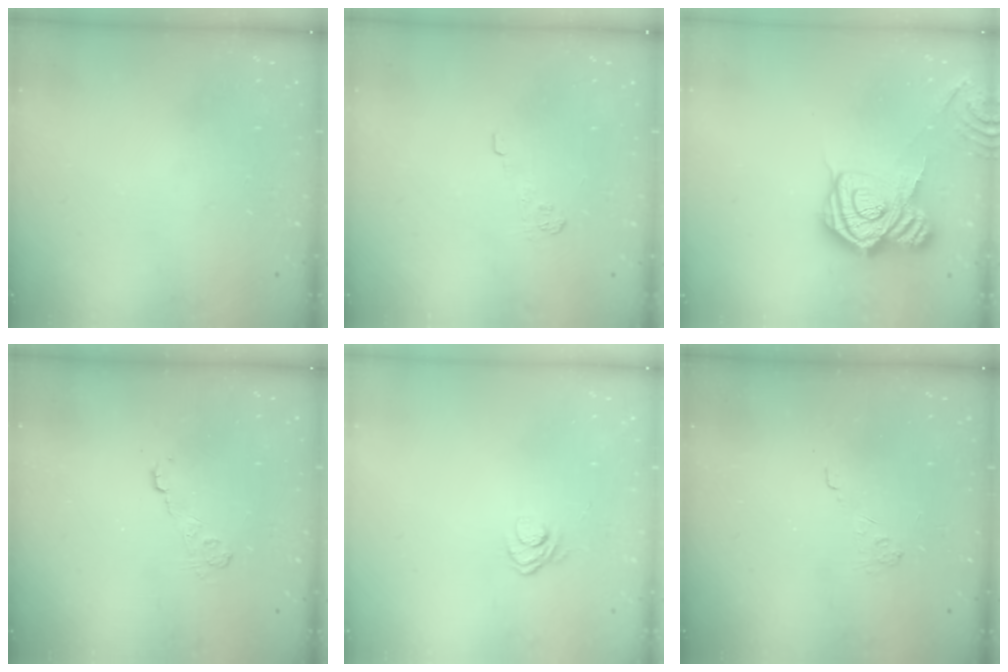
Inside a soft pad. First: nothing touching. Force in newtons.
{"total": 7.1, "press": 6.9, "slide": 1.5}
{"total": 17.5, "press": 17.5, "slide": 1.3}
{"total": 3.6, "press": 3.4, "slide": 1.2}
{"total": 3.7, "press": 3.6, "slide": 1.2}
{"total": 2.1, "press": 1.5, "slide": 1.4}